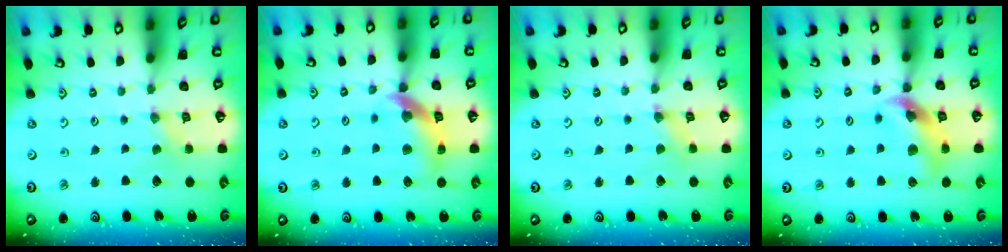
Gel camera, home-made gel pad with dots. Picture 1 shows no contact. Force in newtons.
{"total": 13.8, "press": 13.7, "slide": 1.5}
{"total": 1.2, "press": 1.1, "slide": 0.3}
{"total": 11.7, "press": 11.6, "slide": 1.7}